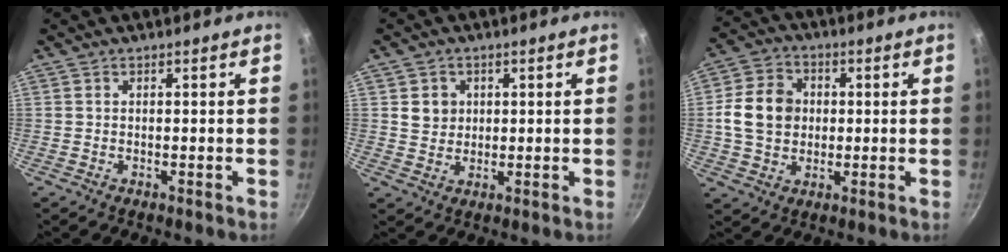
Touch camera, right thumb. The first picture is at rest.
{"total": 4.2, "force": [1.0, 3.8, 1.5], "torque": [-0.005, 0.002, 0.019]}
{"total": 10.9, "force": [0.7, 8.9, 6.2], "torque": [-0.091, 0.011, 0.003]}